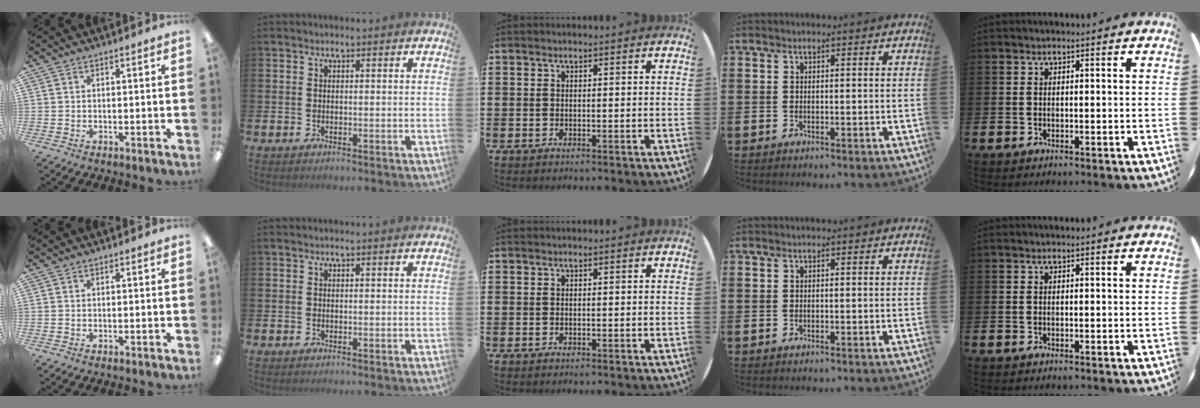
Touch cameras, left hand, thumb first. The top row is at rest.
{}